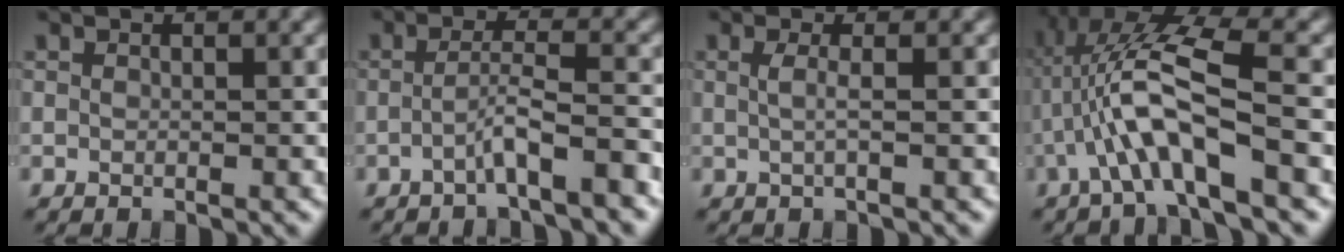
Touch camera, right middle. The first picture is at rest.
{"total": 3.2, "force": [-1.8, 0.2, 2.7], "torque": [-0.048, 0.017, -0.038]}
{"total": 1.4, "force": [0.0, 0.3, 1.3], "torque": [-0.026, -0.001, -0.003]}
{"total": 7.1, "force": [-1.6, 1.8, 6.7], "torque": [-0.142, 0.020, -0.033]}